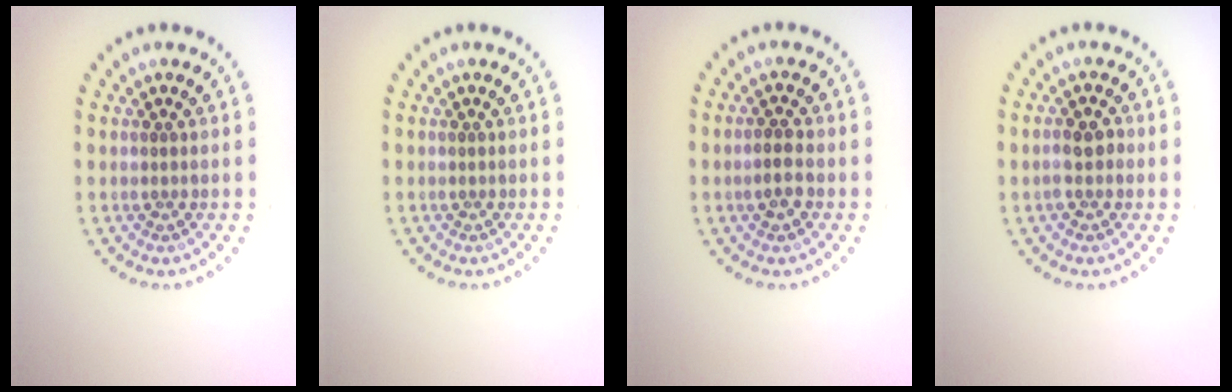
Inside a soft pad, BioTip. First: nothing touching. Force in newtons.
{"total": 0.0}
{"total": 1.9, "press": 1.8, "slide": 0.3}
{"total": 2.0, "press": 1.9, "slide": 0.4}